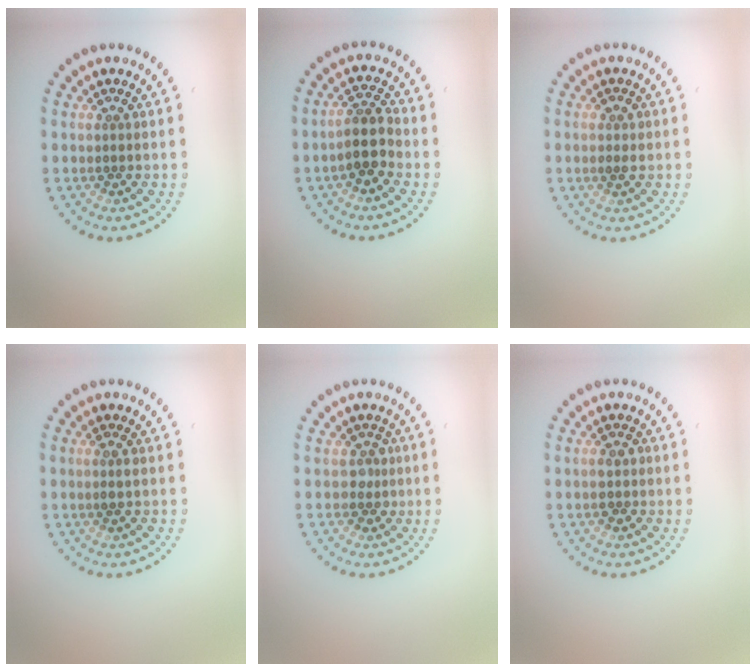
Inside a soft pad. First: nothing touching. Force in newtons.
{"total": 3.1, "press": 2.7, "slide": 1.4}
{"total": 1.1, "press": 1.1, "slide": 0.1}
{"total": 0.9, "press": 0.8, "slide": 0.4}
{"total": 1.4, "press": 1.1, "slide": 0.8}
{"total": 1.5, "press": 1.5, "slide": 0.3}